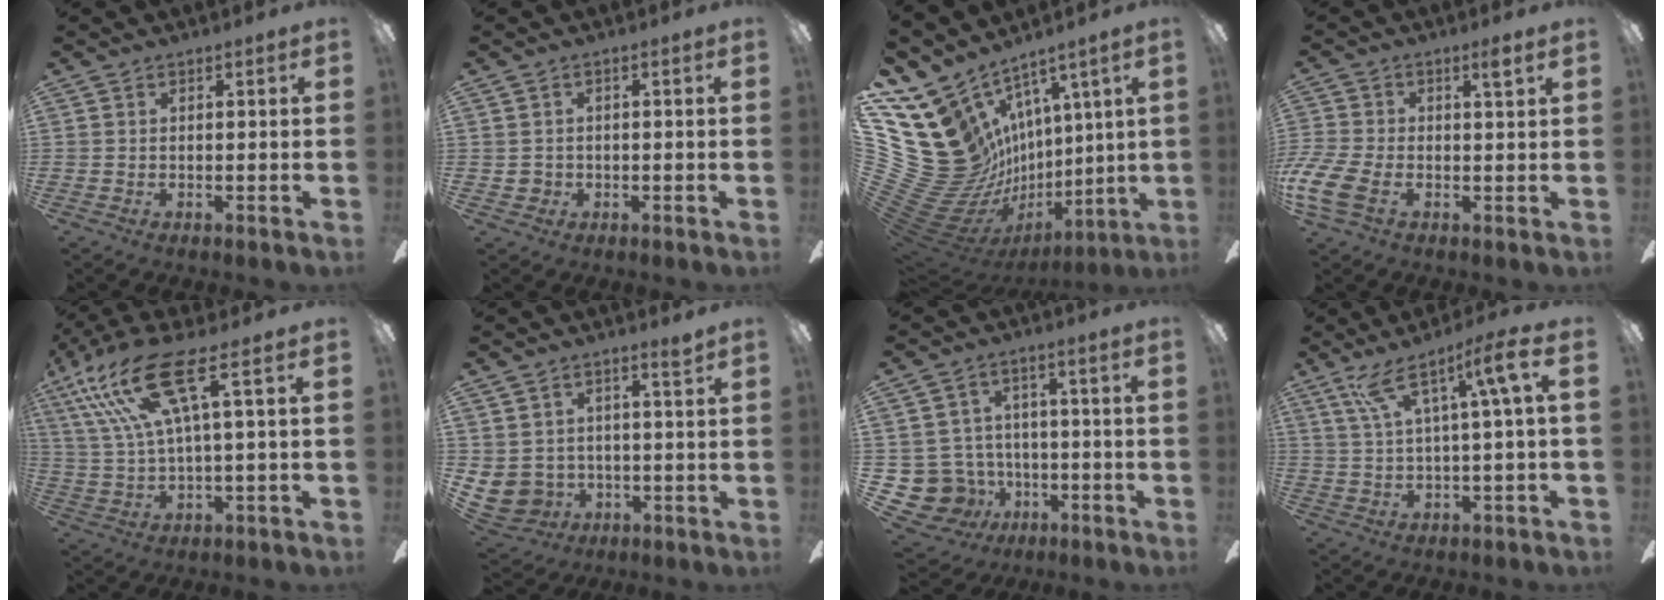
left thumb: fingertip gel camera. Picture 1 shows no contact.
{"total": 1.6, "force": [-0.2, 1.5, 0.0], "torque": [-0.002, 0.003, -0.006]}
{"total": 24.0, "force": [1.4, 20.6, 12.2], "torque": [-0.236, -0.083, 0.110]}
{"total": 8.3, "force": [-0.8, 3.8, 7.3], "torque": [-0.156, -0.006, -0.015]}
{"total": 17.4, "force": [7.6, 4.5, 15.0], "torque": [-0.308, -0.019, 0.119]}
{"total": 5.9, "force": [2.2, 5.3, 1.6], "torque": [-0.054, -0.014, 0.046]}
{"total": 11.0, "force": [-3.3, 10.1, 3.1], "torque": [-0.115, 0.019, -0.051]}
{"total": 9.9, "force": [4.0, 1.6, 8.9], "torque": [-0.161, 0.001, 0.063]}